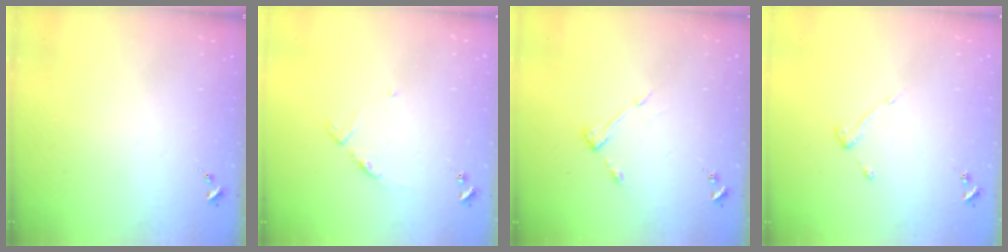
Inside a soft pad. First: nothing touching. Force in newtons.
{"total": 4.7, "press": 4.6, "slide": 0.5}
{"total": 5.0, "press": 4.9, "slide": 0.4}
{"total": 3.0, "press": 3.0, "slide": 0.4}